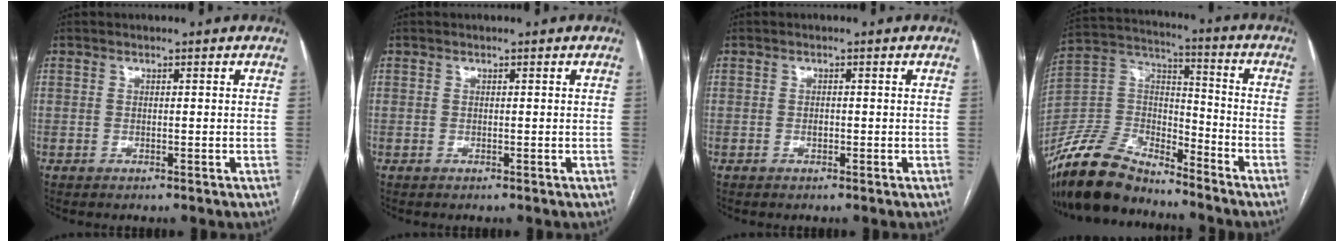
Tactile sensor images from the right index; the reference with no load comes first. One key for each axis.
{"total": 0.0}
{"total": 0.7, "fx": -0.3, "fy": 0.4, "fz": 0.5, "tx": -0.008, "ty": 0.002, "tz": -0.007}
{"total": 15.5, "fx": -13.5, "fy": 5.2, "fz": 5.7, "tx": -0.118, "ty": 0.024, "tz": -0.257}